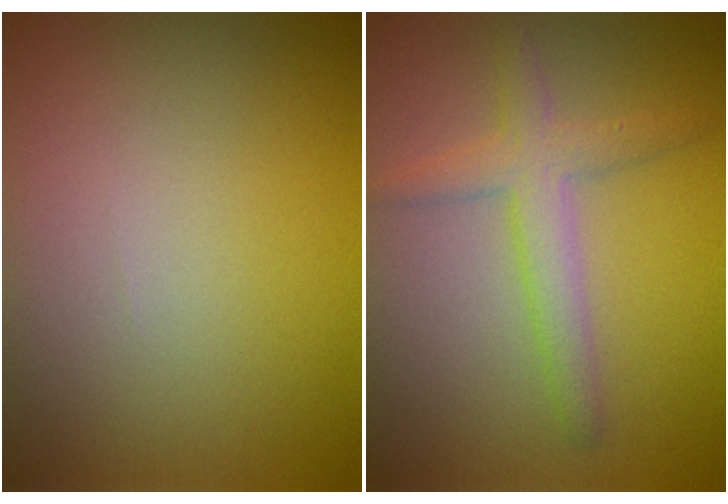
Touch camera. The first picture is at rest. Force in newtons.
{"total": 3.3, "press": 3.3, "slide": 0.1}